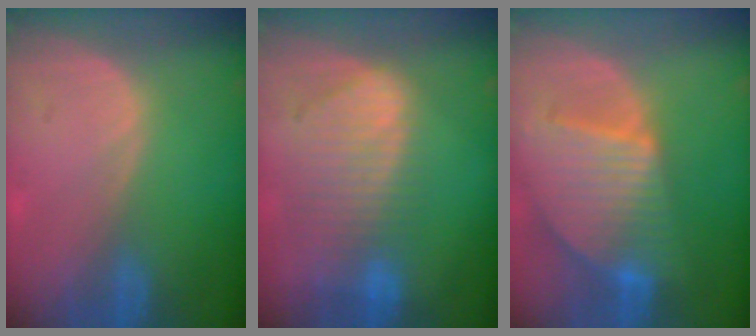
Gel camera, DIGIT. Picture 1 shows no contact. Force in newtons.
{"total": 9.3, "press": 8.2, "slide": 4.4}
{"total": 9.5, "press": 8.2, "slide": 4.8}